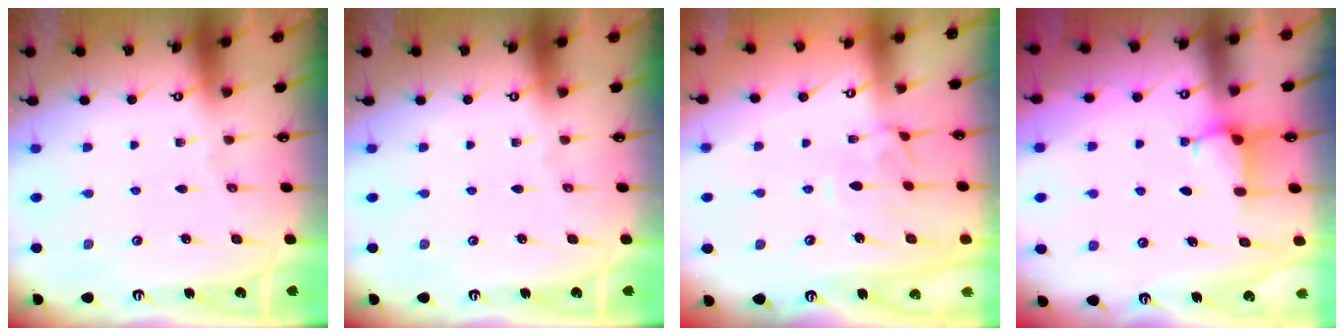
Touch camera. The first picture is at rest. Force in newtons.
{"total": 0.0}
{"total": 1.3, "press": 1.2, "slide": 0.6}
{"total": 3.2, "press": 3.2, "slide": 0.2}